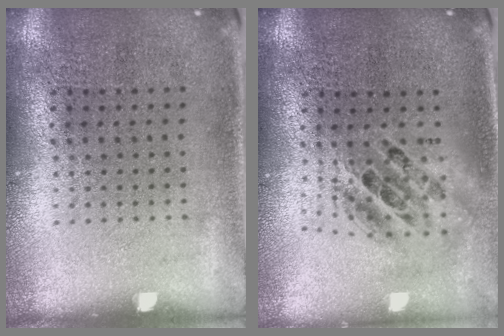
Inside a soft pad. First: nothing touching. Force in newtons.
{"total": 1.8, "press": 1.4, "slide": 1.1}